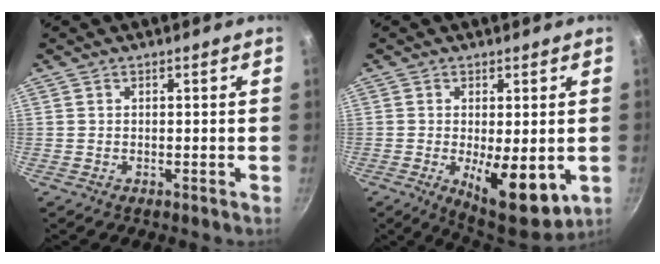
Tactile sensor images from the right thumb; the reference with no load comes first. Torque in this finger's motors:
{"motor_torque": [1.77, 1.86, 0.10, 0.00, 0.34]}